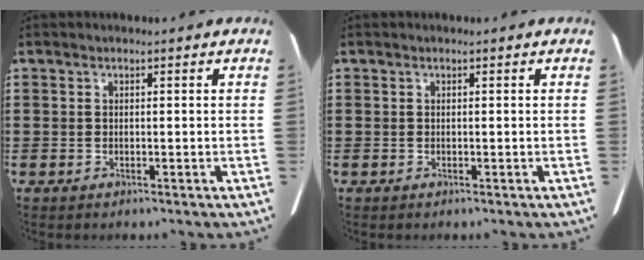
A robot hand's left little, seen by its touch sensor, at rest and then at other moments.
{"total": 0.0}